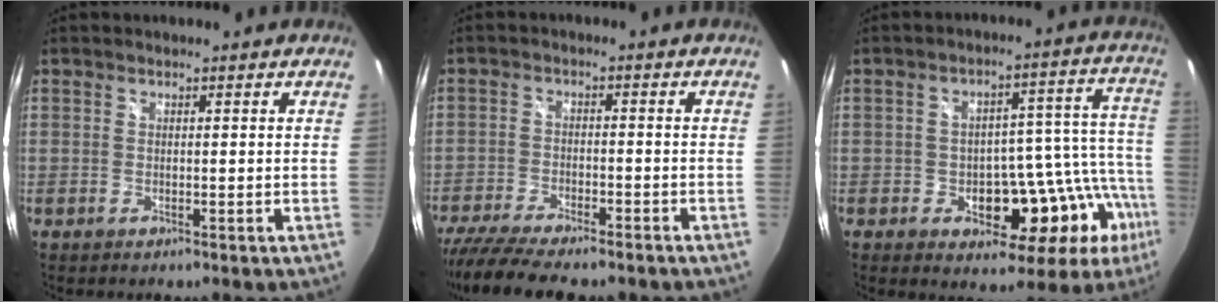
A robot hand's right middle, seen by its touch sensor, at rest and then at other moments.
{"total": 14.1, "force": [-11.8, 3.2, 7.1], "torque": [-0.153, -0.042, -0.192]}
{"total": 17.5, "force": [-7.8, 9.9, 12.2], "torque": [-0.145, 0.011, -0.095]}